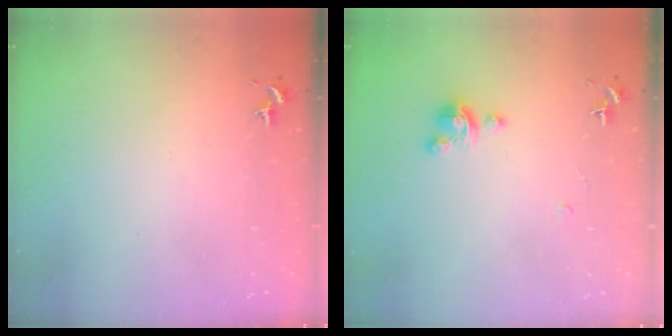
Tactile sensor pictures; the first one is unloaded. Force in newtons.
{"total": 4.8, "press": 4.7, "slide": 0.3}